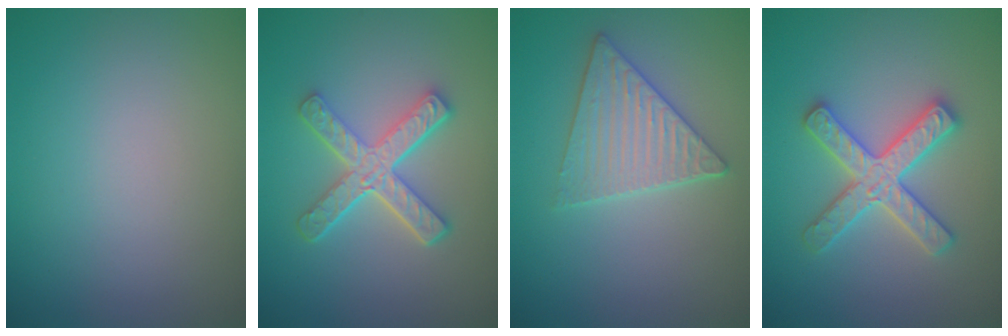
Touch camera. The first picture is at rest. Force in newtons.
{"total": 5.0, "press": 3.8, "slide": 3.3}
{"total": 3.5, "press": 3.4, "slide": 0.9}
{"total": 3.7, "press": 3.6, "slide": 0.6}